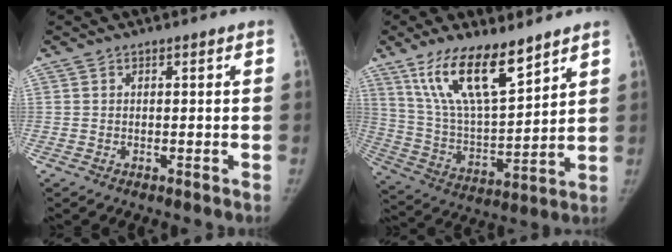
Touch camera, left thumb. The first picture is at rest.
{"total": 16.6, "force": [10.9, 5.3, 11.4], "torque": [-0.184, -0.053, 0.217]}